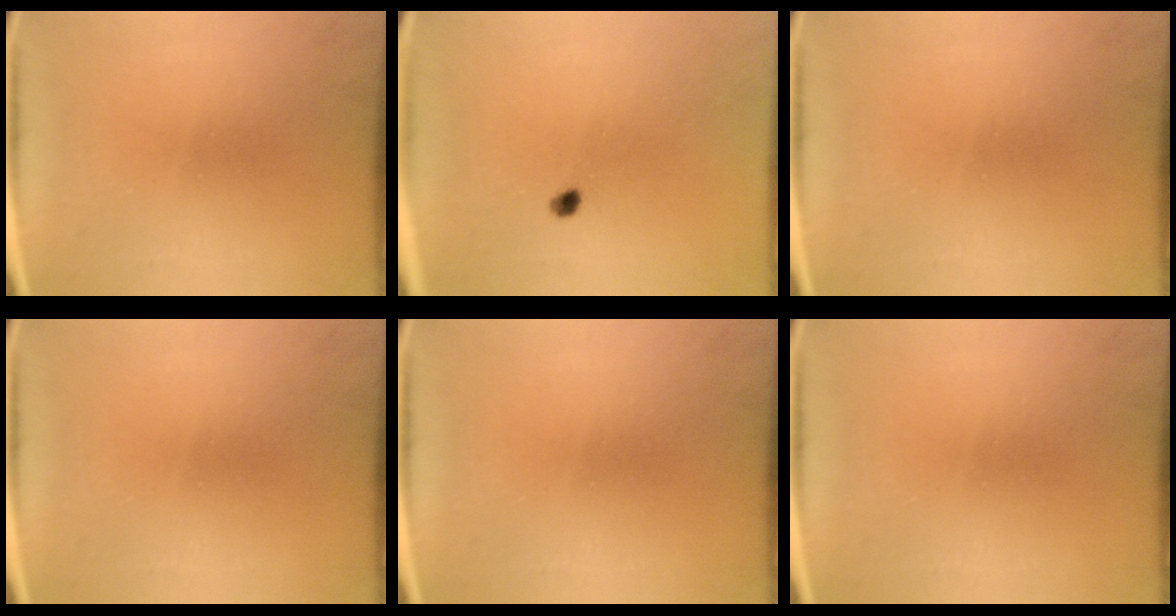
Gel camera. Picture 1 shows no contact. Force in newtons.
{"total": 1.2}
{"total": 0.0}
{"total": 0.0}
{"total": 0.0}
{"total": 0.0}